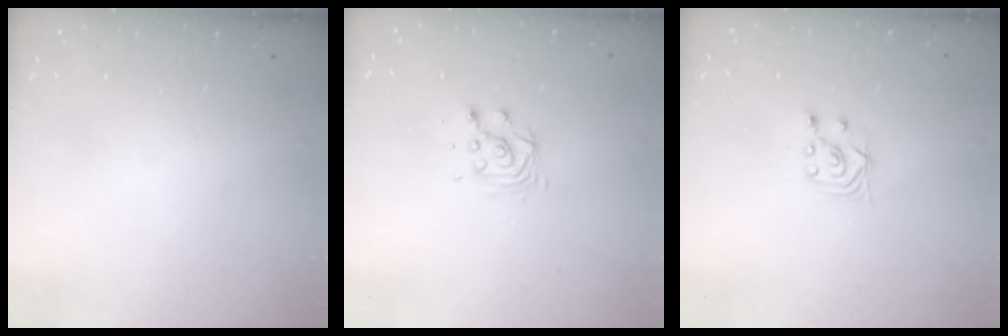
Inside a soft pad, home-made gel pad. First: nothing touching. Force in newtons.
{"total": 4.7, "press": 4.7, "slide": 0.4}
{"total": 2.5, "press": 2.2, "slide": 1.2}